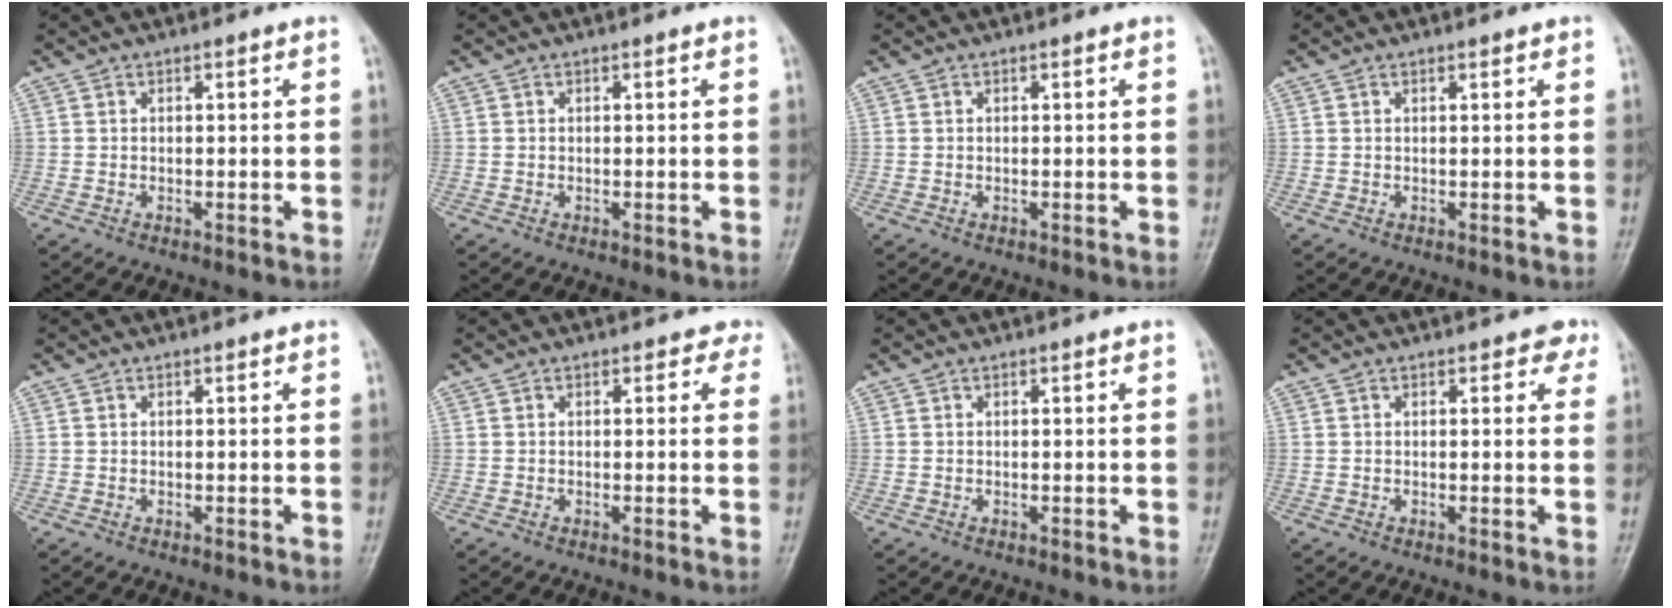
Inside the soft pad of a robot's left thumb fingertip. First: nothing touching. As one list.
[{"total": 0.0}, {"total": 0.0}, {"total": 0.6, "force": [0.5, 0.1, 0.3], "torque": [-0.006, -0.003, 0.007]}, {"total": 0.0}, {"total": 1.8, "force": [1.2, 1.3, 0.2], "torque": [0.019, -0.006, -0.003]}, {"total": 0.0}, {"total": 2.3, "force": [1.5, 1.4, 1.0], "torque": [0.014, -0.005, 0.007]}]